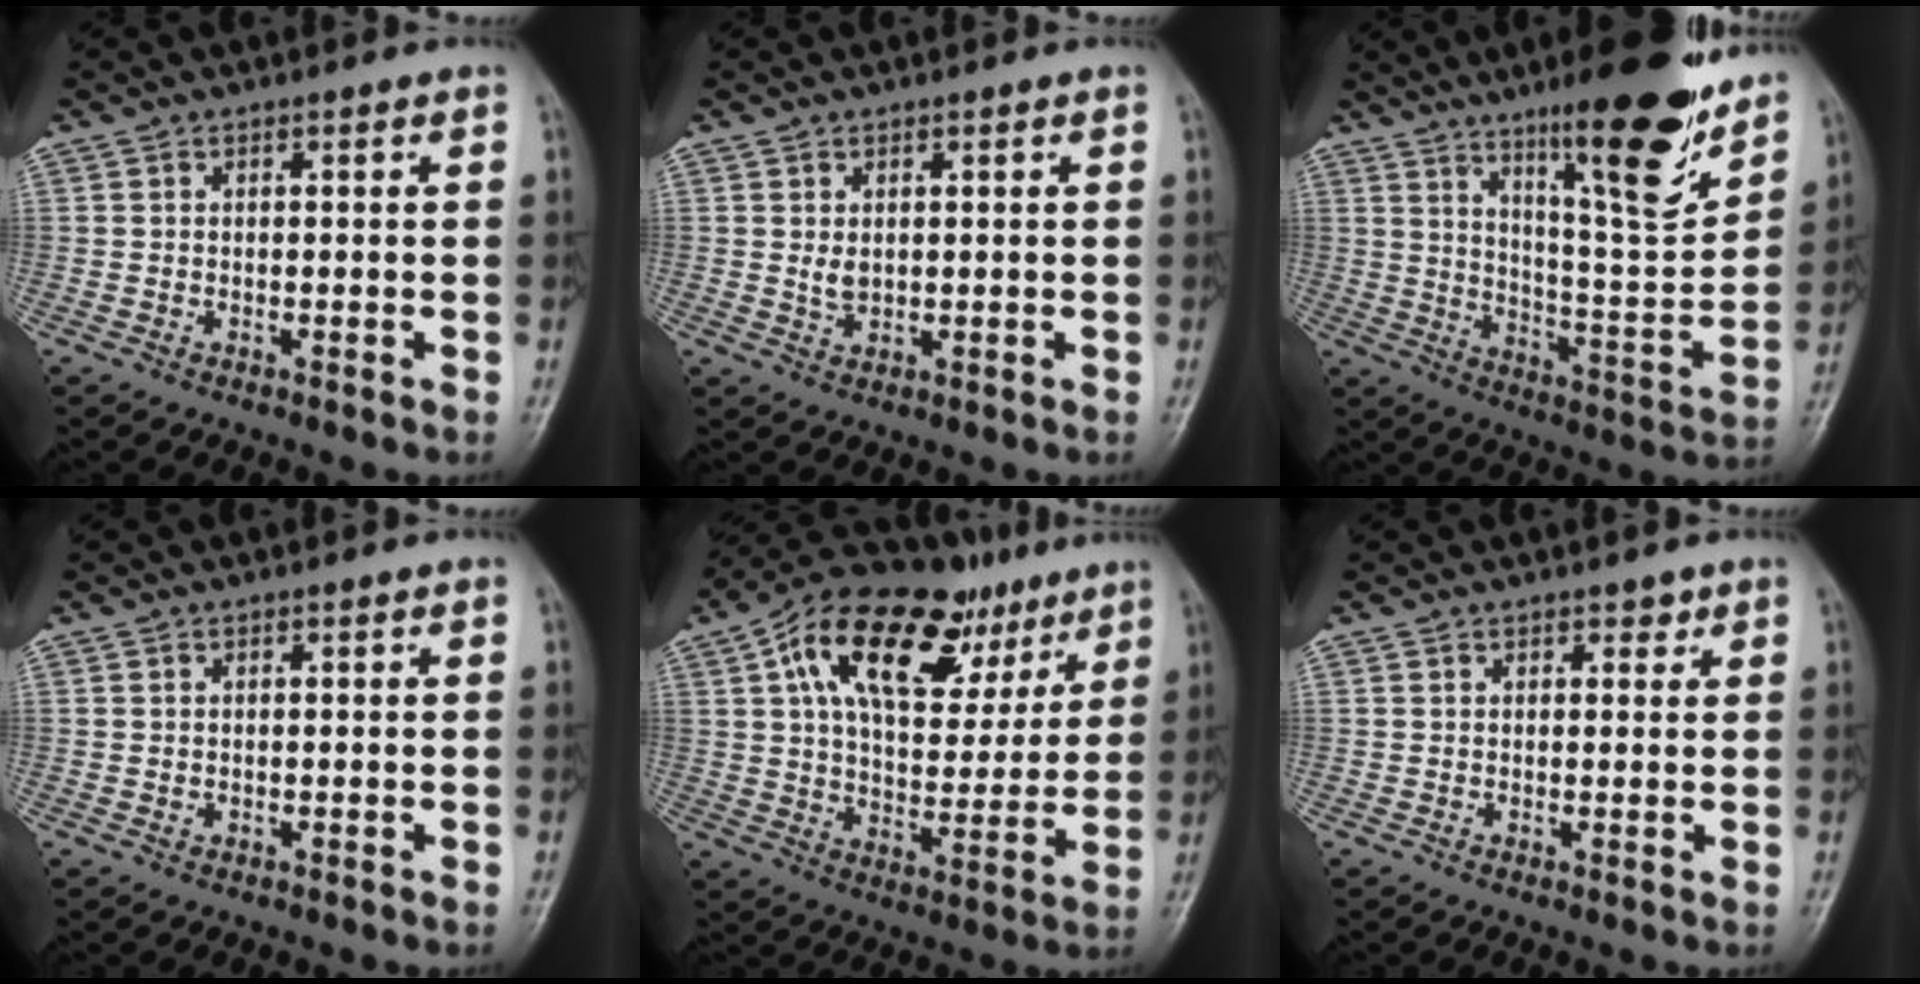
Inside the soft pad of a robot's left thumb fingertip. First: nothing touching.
{"total": 2.4, "force": [0.5, 1.7, 1.7], "torque": [-0.024, -0.006, 0.013]}
{"total": 18.5, "force": [12.4, 3.6, 13.2], "torque": [-0.169, -0.080, 0.201]}
{"total": 0.6, "force": [0.1, 0.5, 0.3], "torque": [-0.005, -0.001, 0.002]}
{"total": 23.7, "force": [11.7, 12.6, 16.2], "torque": [-0.225, -0.002, 0.190]}
{"total": 1.7, "force": [1.2, 1.1, 0.7], "torque": [0.007, -0.005, 0.012]}